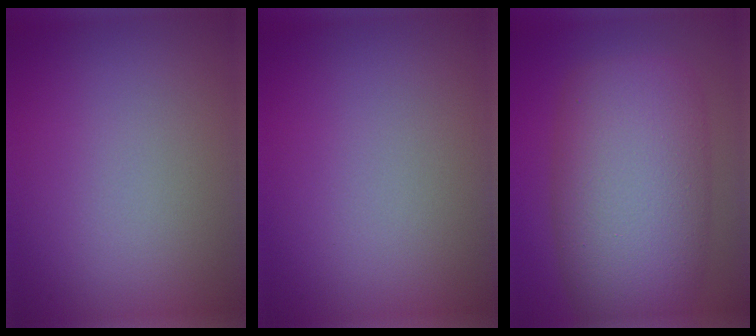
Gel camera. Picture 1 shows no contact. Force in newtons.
{"total": 0.0}
{"total": 11.4, "press": 11.3, "slide": 0.2}